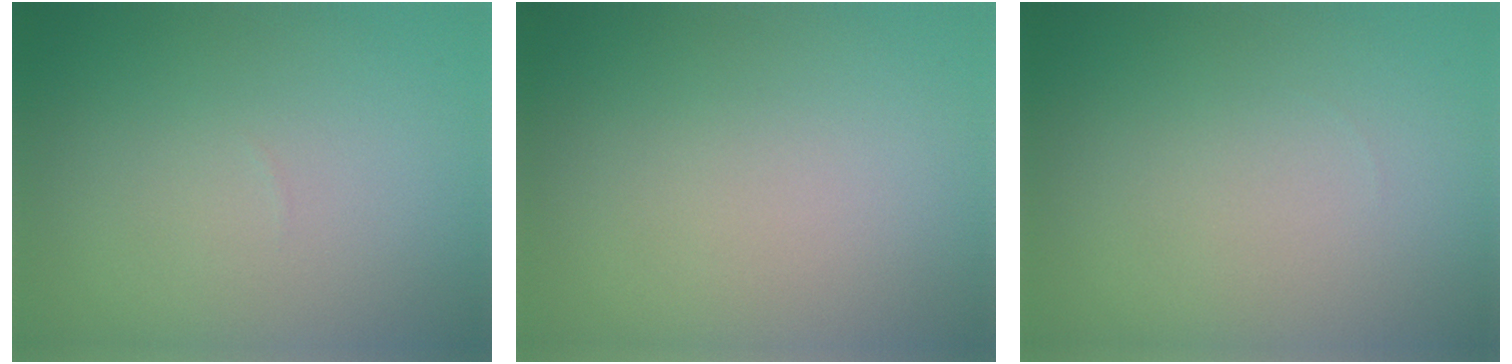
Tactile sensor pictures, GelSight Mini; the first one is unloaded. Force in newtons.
{"total": 0.0}
{"total": 0.0}